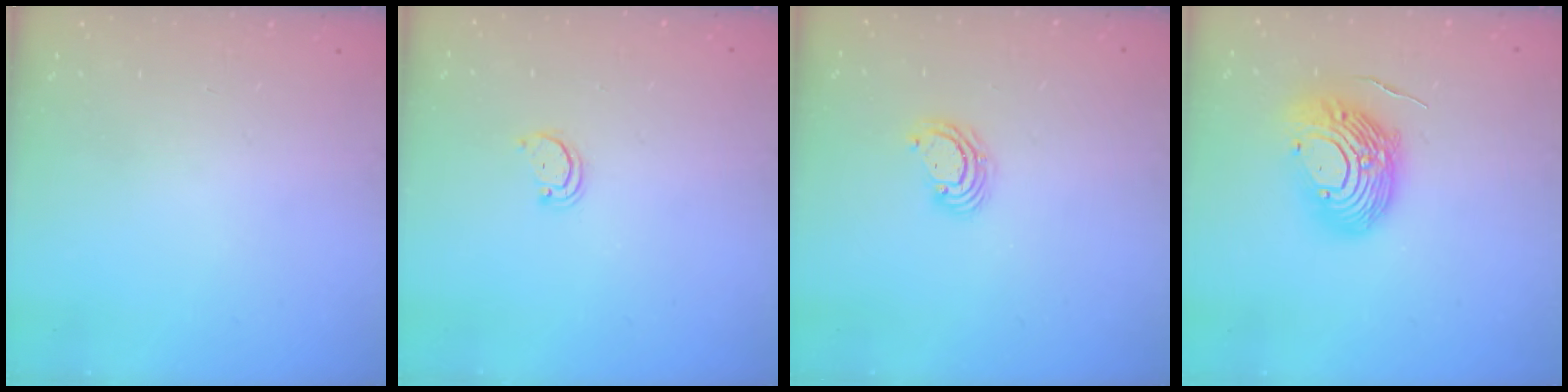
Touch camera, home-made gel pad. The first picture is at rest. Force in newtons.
{"total": 2.1, "press": 2.1, "slide": 0.2}
{"total": 4.0, "press": 3.9, "slide": 0.3}
{"total": 14.9, "press": 14.8, "slide": 1.6}